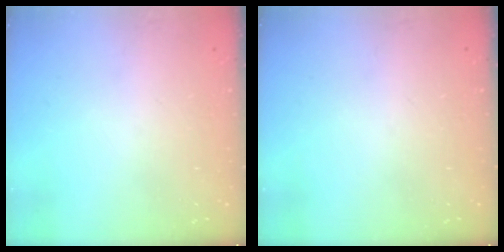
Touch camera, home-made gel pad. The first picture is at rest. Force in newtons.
{"total": 0.0}